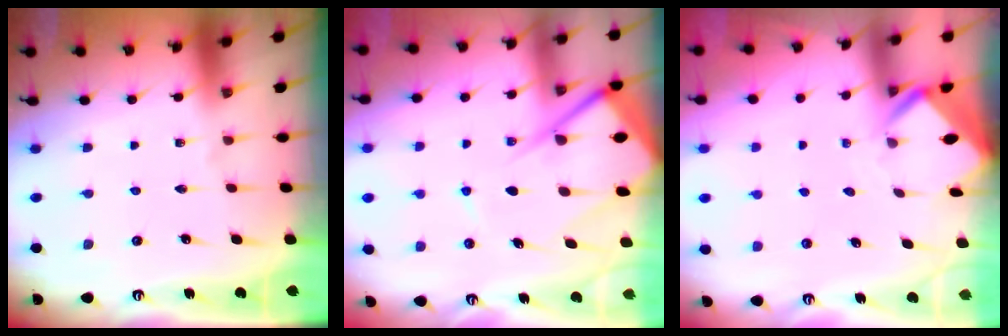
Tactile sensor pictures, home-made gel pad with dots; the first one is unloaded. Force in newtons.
{"total": 14.2, "press": 14.1, "slide": 1.7}
{"total": 2.8, "press": 2.8, "slide": 0.2}